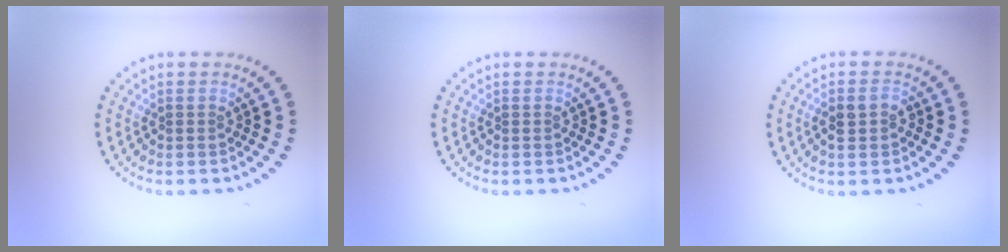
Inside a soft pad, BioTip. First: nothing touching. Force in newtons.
{"total": 0.0}
{"total": 1.9, "press": 1.9, "slide": 0.5}